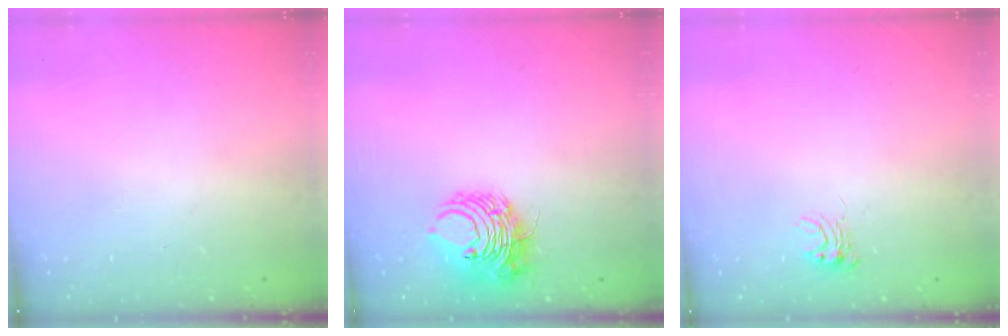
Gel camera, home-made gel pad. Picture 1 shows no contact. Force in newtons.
{"total": 8.9, "press": 8.8, "slide": 1.5}
{"total": 4.6, "press": 4.6, "slide": 0.3}